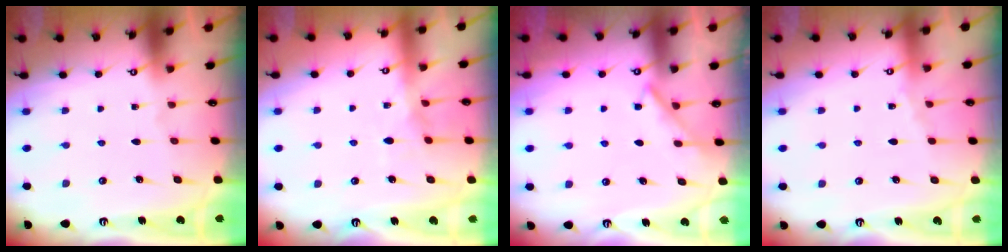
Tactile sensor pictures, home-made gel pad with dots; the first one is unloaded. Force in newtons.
{"total": 7.5, "press": 7.5, "slide": 0.8}
{"total": 3.8, "press": 3.8, "slide": 0.5}
{"total": 1.8, "press": 1.8, "slide": 0.4}